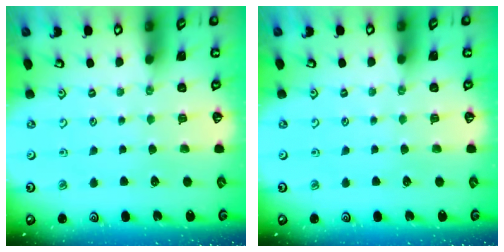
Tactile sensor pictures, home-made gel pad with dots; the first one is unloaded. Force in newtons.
{"total": 0.0}